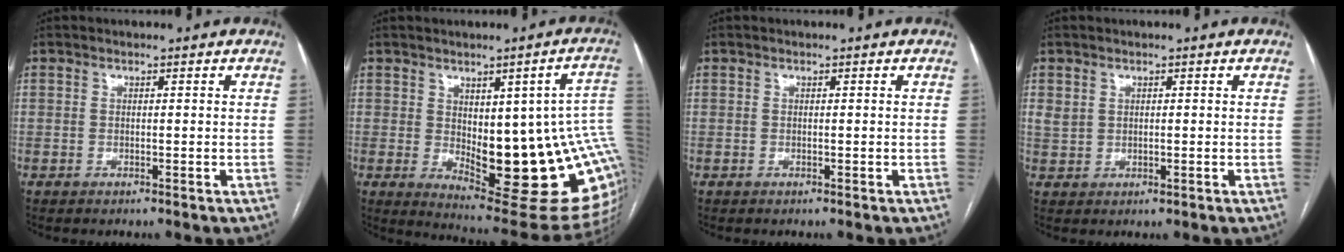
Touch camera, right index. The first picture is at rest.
{"total": 21.9, "force": [0.0, 6.3, 21.0], "torque": [-0.193, -0.003, 0.027]}
{"total": 0.0}
{"total": 2.2, "force": [0.9, 1.7, 1.1], "torque": [-0.026, 0.006, 0.026]}